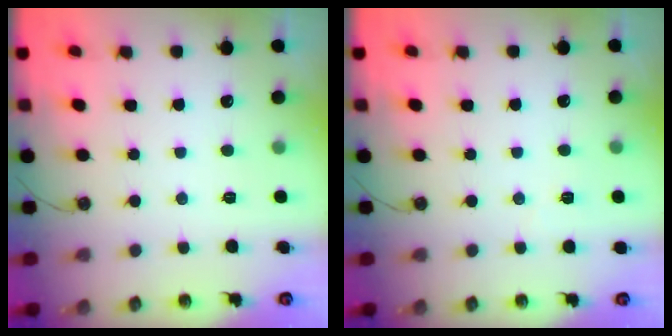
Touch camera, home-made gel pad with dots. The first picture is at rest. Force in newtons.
{"total": 2.5, "press": 2.3, "slide": 0.9}